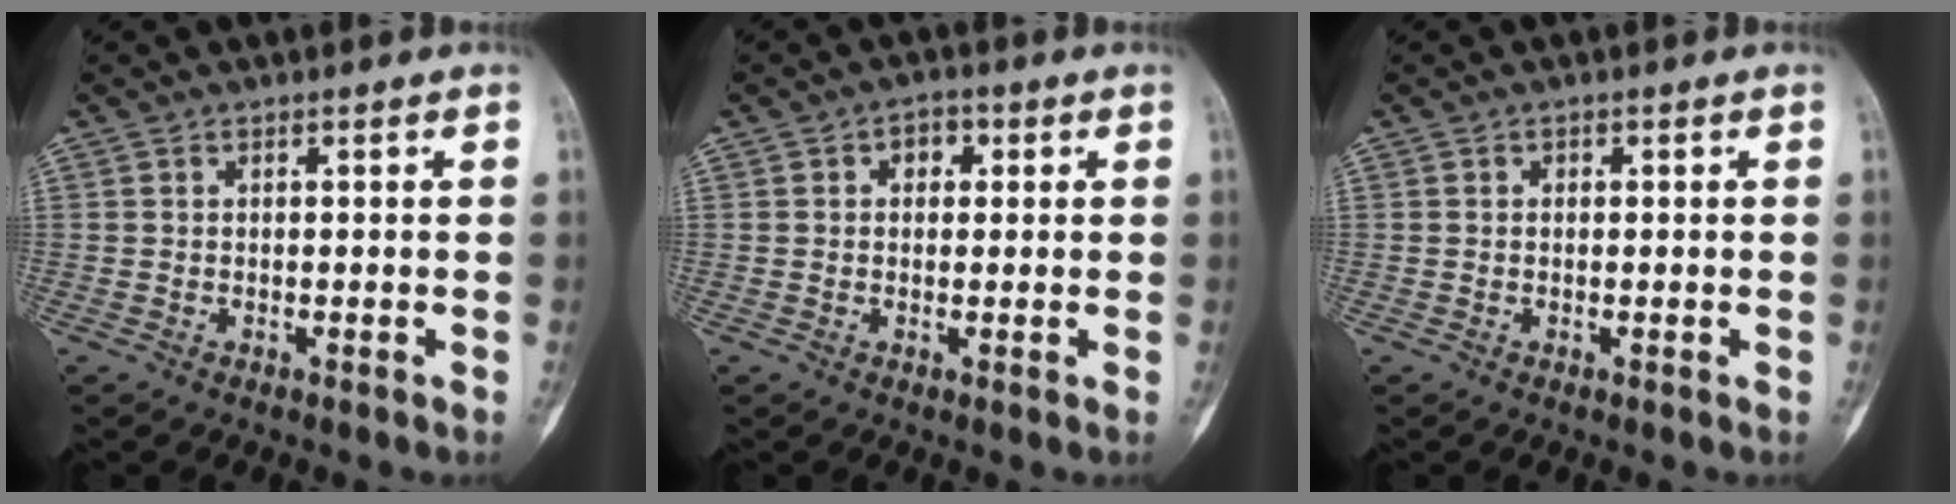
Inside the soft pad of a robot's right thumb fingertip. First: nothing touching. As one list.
[{"total": 3.4, "force": [0.9, 2.5, 2.1], "torque": [-0.010, 0.006, 0.008]}, {"total": 0.6, "force": [0.1, 0.5, 0.3], "torque": [-0.001, 0.002, -0.001]}]